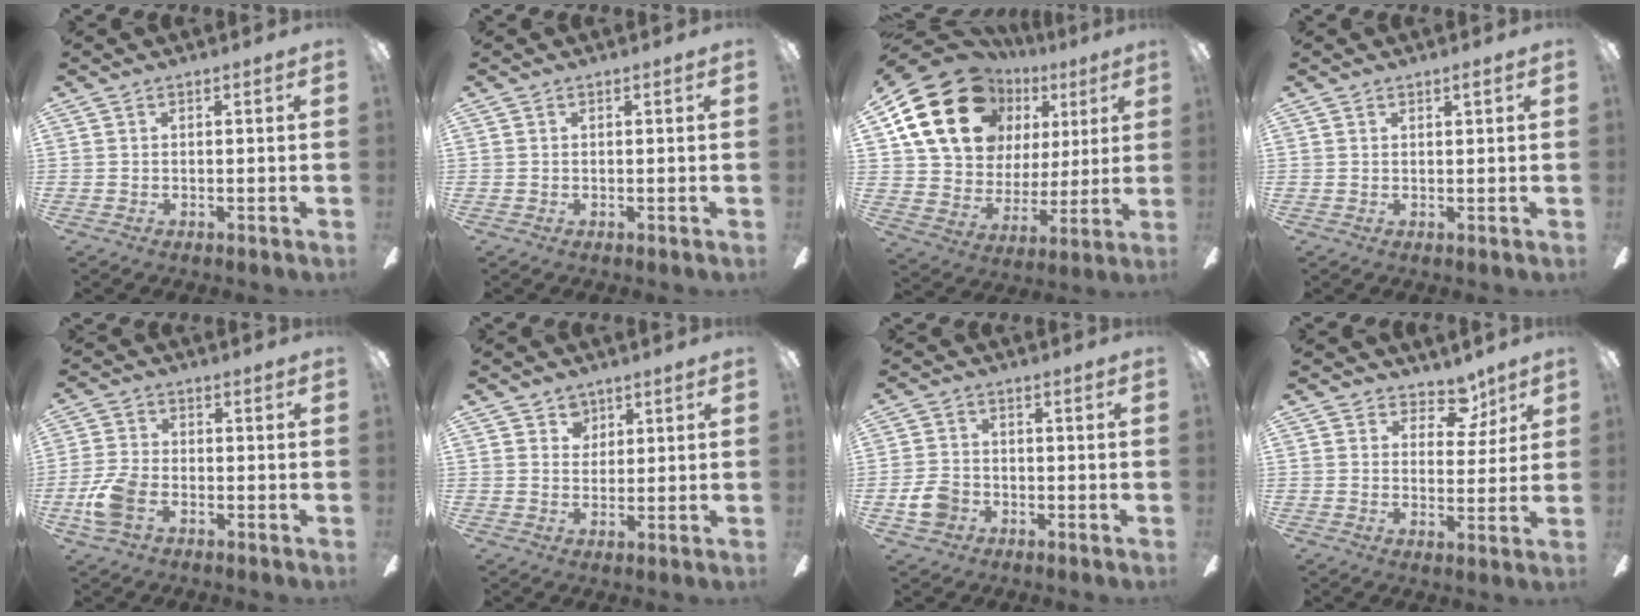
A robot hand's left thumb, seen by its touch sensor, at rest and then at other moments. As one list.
[{"total": 0.0}, {"total": 23.1, "force": [11.2, 16.8, 11.1], "torque": [-0.211, -0.042, 0.221]}, {"total": 1.1, "force": [1.0, 0.4, 0.2], "torque": [-0.006, 0.000, 0.020]}, {"total": 7.9, "force": [-2.9, 5.1, 5.4], "torque": [-0.115, 0.012, -0.051]}, {"total": 4.1, "force": [2.7, 3.1, 0.5], "torque": [0.002, -0.005, 0.045]}, {"total": 5.9, "force": [-2.2, 4.7, 2.9], "torque": [-0.058, 0.011, -0.042]}, {"total": 7.3, "force": [5.3, 4.5, 2.3], "torque": [-0.027, -0.030, 0.094]}]